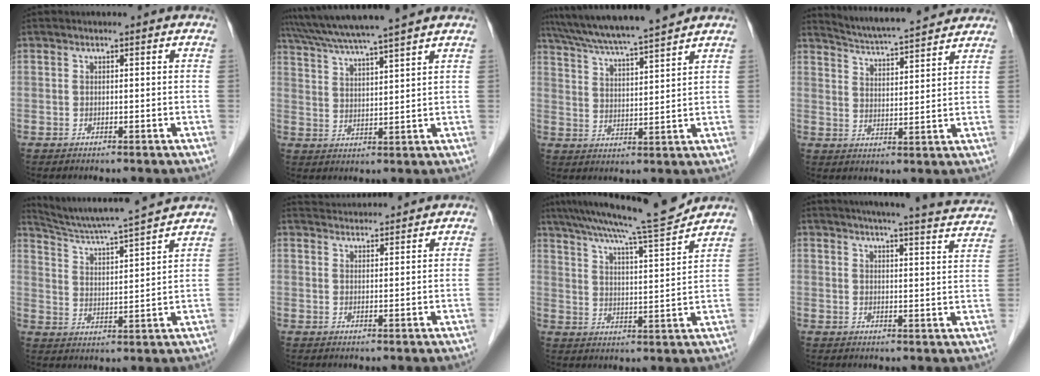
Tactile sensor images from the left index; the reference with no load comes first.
{"total": 12.8, "force": [11.2, -1.1, 6.2], "torque": [-0.112, 0.024, 0.175]}
{"total": 13.2, "force": [11.8, -0.8, 6.0], "torque": [-0.109, 0.018, 0.188]}
{"total": 12.9, "force": [12.1, 0.9, 4.2], "torque": [-0.077, 0.018, 0.175]}
{"total": 13.4, "force": [12.6, -1.8, 4.1], "torque": [-0.082, -0.007, 0.197]}
{"total": 7.8, "force": [7.7, 0.1, 1.4], "torque": [-0.030, 0.033, 0.114]}
{"total": 15.2, "force": [13.5, -0.9, 7.0], "torque": [-0.120, -0.003, 0.201]}
{"total": 20.2, "force": [18.5, 0.9, 8.0], "torque": [-0.106, -0.027, 0.211]}